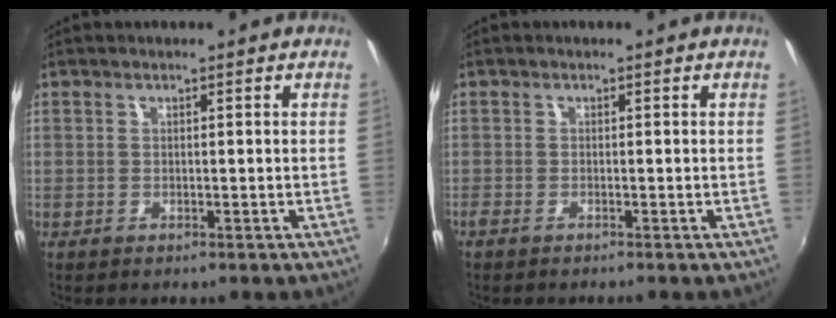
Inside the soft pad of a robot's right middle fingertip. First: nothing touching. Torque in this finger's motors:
{"motor_torque": [0.39, -0.34, 0.05, 0.04]}